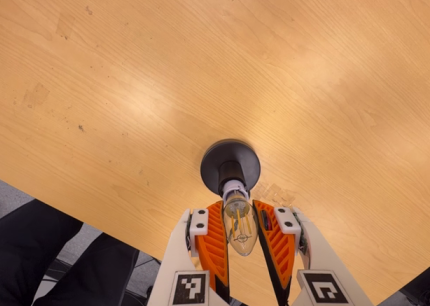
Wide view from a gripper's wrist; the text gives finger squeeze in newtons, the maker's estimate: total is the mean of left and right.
{"total": 11.0, "left": 10.1, "right": 12.0}